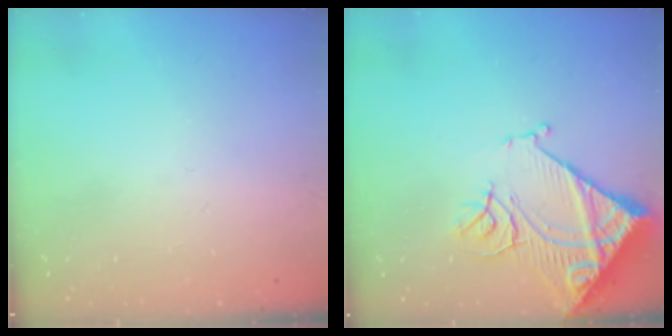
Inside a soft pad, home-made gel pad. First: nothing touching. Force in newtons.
{"total": 15.3, "press": 15.2, "slide": 1.8}